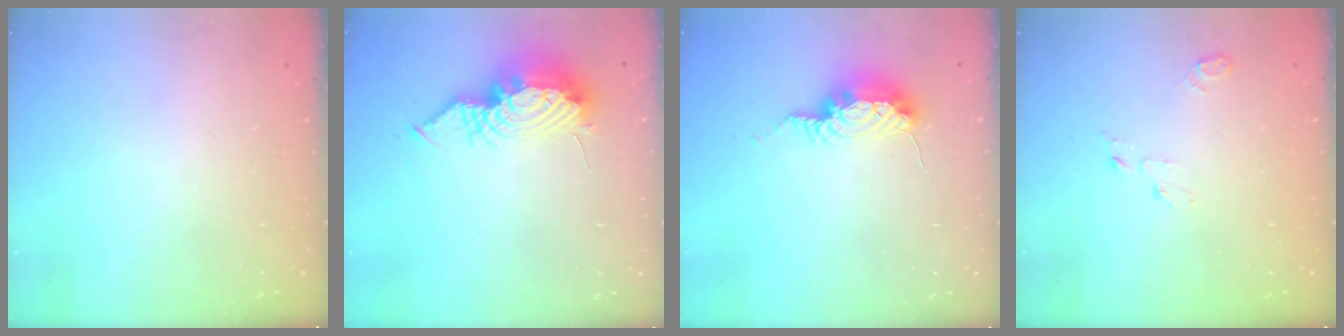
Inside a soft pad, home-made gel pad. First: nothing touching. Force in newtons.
{"total": 12.6, "press": 11.7, "slide": 4.7}
{"total": 15.2, "press": 10.8, "slide": 10.7}
{"total": 3.5, "press": 3.4, "slide": 0.3}